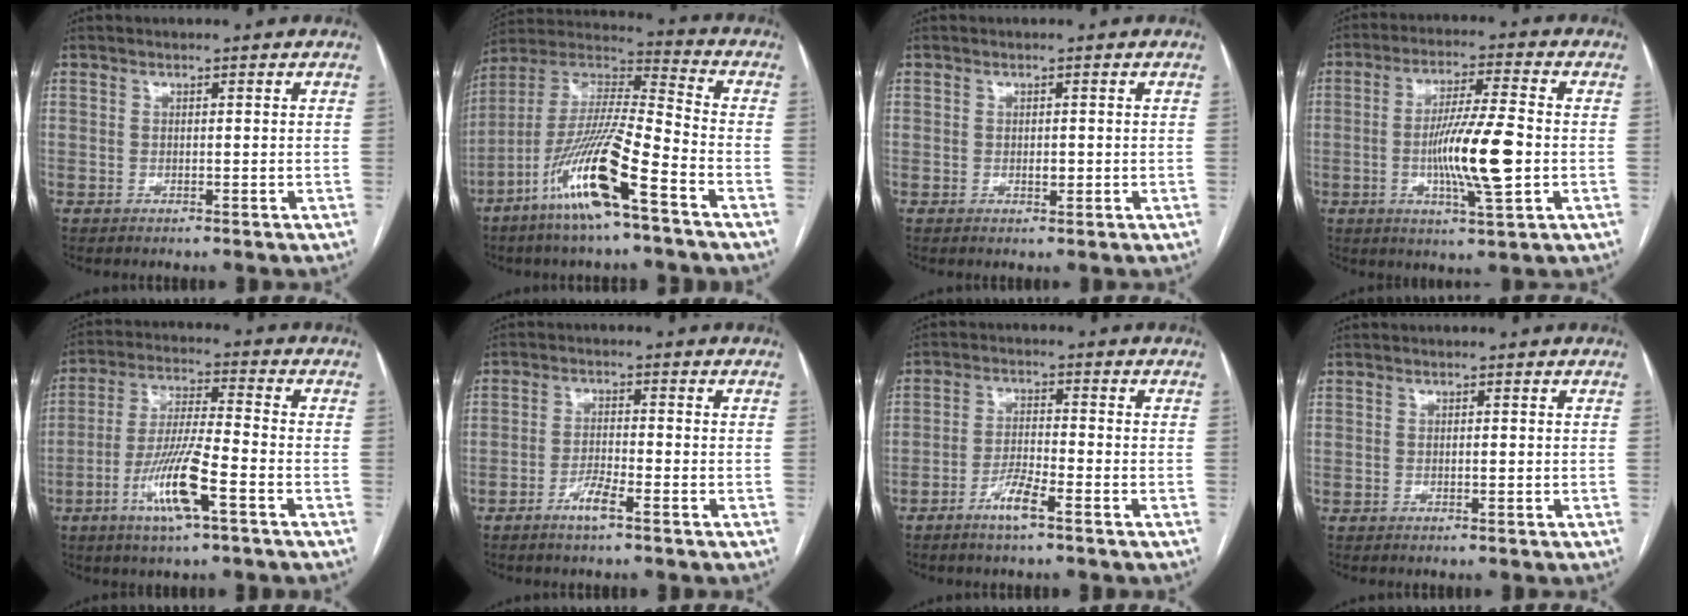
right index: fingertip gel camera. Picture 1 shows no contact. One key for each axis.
{"total": 17.3, "fx": -8.9, "fy": 1.0, "fz": 14.7, "tx": -0.300, "ty": -0.024, "tz": -0.172}
{"total": 1.2, "fx": -0.1, "fy": 0.6, "fz": 1.0, "tx": -0.015, "ty": 0.000, "tz": -0.001}
{"total": 11.8, "fx": -1.8, "fy": 0.8, "fz": 11.6, "tx": -0.211, "ty": -0.008, "tz": -0.035}
{"total": 11.8, "fx": -5.1, "fy": 1.1, "fz": 10.6, "tx": -0.206, "ty": -0.010, "tz": -0.095}
{"total": 3.6, "fx": -2.3, "fy": 0.3, "fz": 2.7, "tx": -0.054, "ty": -0.001, "tz": -0.049}
{"total": 4.6, "fx": -3.0, "fy": 0.3, "fz": 3.5, "tx": -0.070, "ty": -0.002, "tz": -0.063}
{"total": 0.8, "fx": -0.1, "fy": 0.2, "fz": 0.7, "tx": -0.013, "ty": 0.000, "tz": -0.001}